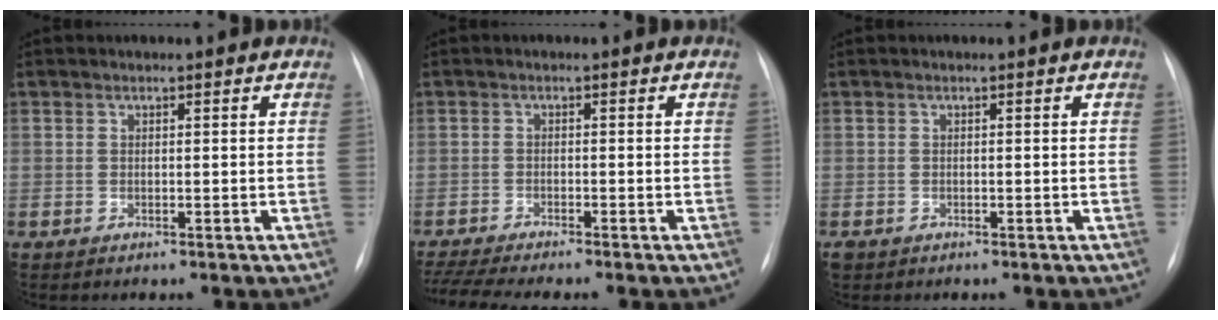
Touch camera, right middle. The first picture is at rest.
{"total": 7.6, "force": [-6.6, -0.4, 3.7], "torque": [-0.064, -0.013, -0.108]}
{"total": 1.0, "force": [-0.6, 0.7, 0.3], "torque": [-0.008, 0.001, -0.006]}